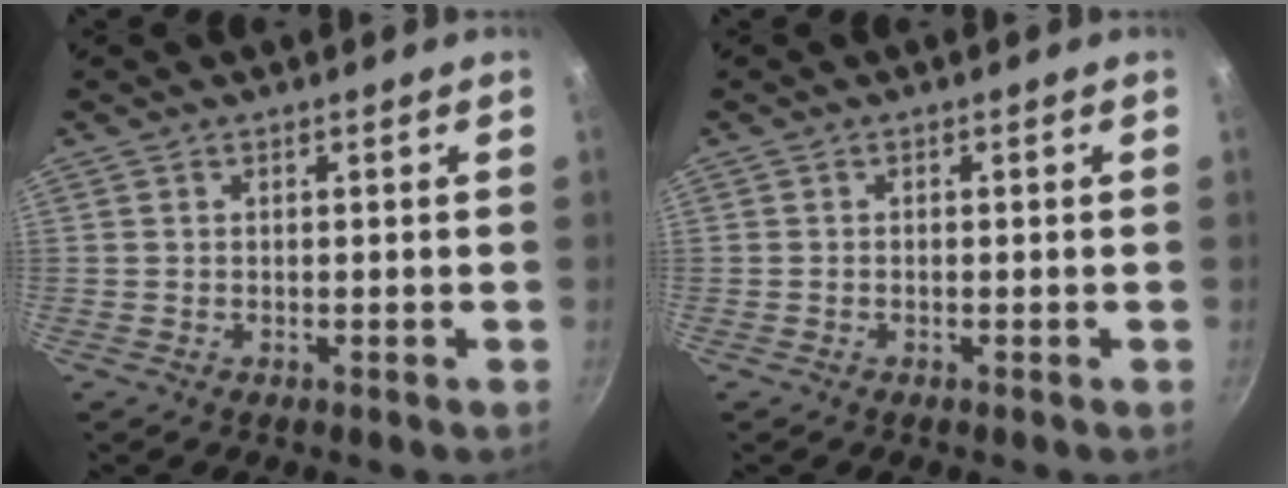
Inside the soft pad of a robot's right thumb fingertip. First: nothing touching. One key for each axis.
{"total": 0.0}